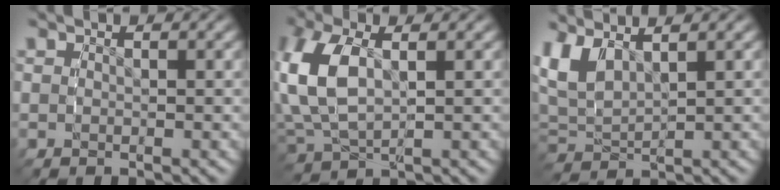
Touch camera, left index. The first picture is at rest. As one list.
[{"total": 7.0, "force": [1.4, 4.8, 4.8], "torque": [-0.141, -0.010, 0.038]}, {"total": 5.9, "force": [1.9, 4.4, 3.4], "torque": [-0.112, -0.008, 0.040]}]